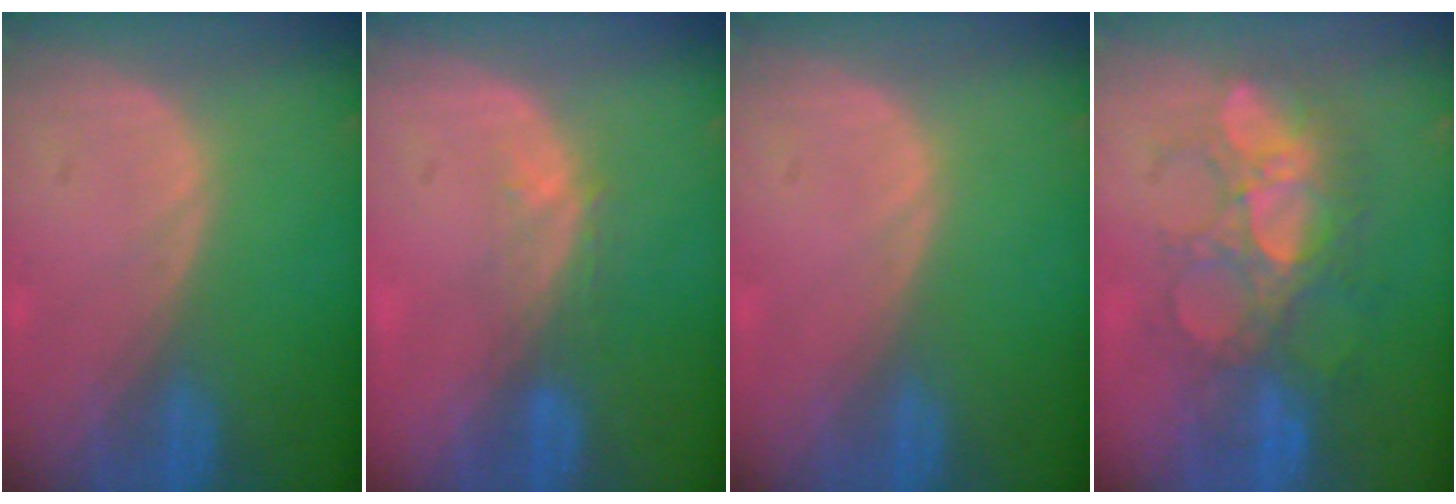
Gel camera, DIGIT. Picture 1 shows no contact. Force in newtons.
{"total": 2.9, "press": 2.4, "slide": 1.7}
{"total": 0.0}
{"total": 8.8, "press": 8.6, "slide": 1.5}